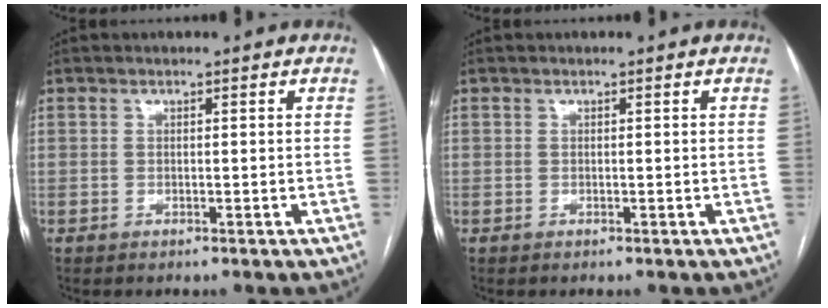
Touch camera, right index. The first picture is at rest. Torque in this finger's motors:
{"motor_torque": [0.00, 0.00, 0.00, 0.01]}